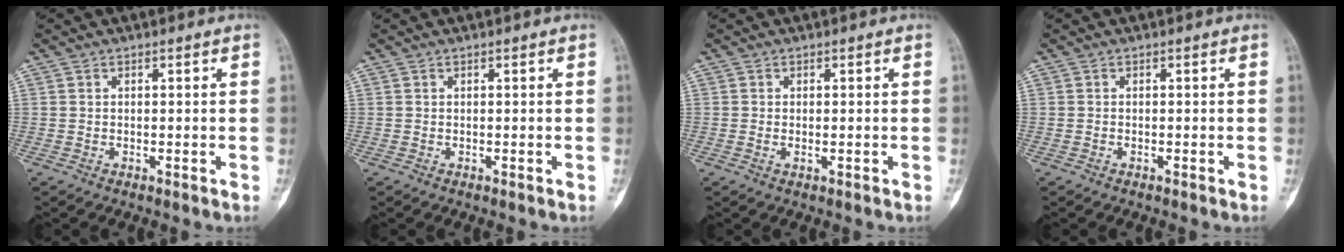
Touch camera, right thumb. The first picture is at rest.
{"total": 0.0}
{"total": 1.0, "force": [-0.1, 0.5, 0.8], "torque": [-0.016, 0.004, -0.001]}
{"total": 0.0}